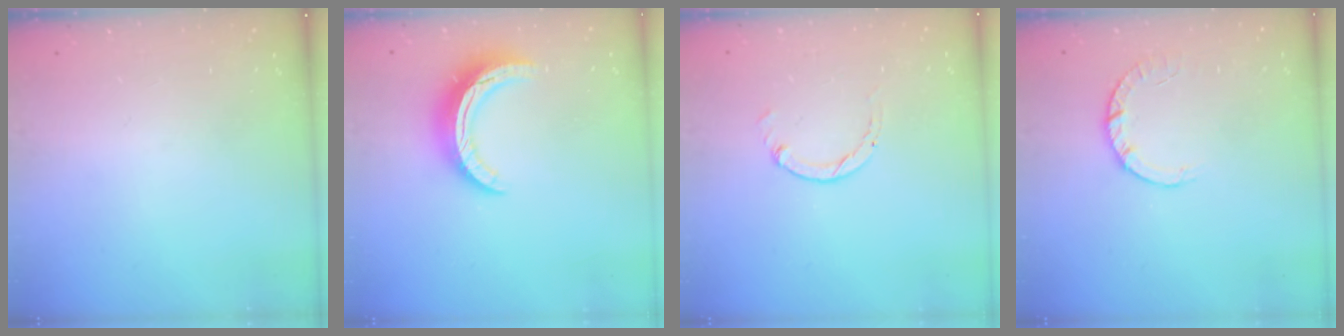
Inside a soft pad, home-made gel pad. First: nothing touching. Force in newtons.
{"total": 11.2, "press": 11.2, "slide": 0.7}
{"total": 0.0}
{"total": 2.8, "press": 2.8, "slide": 0.4}